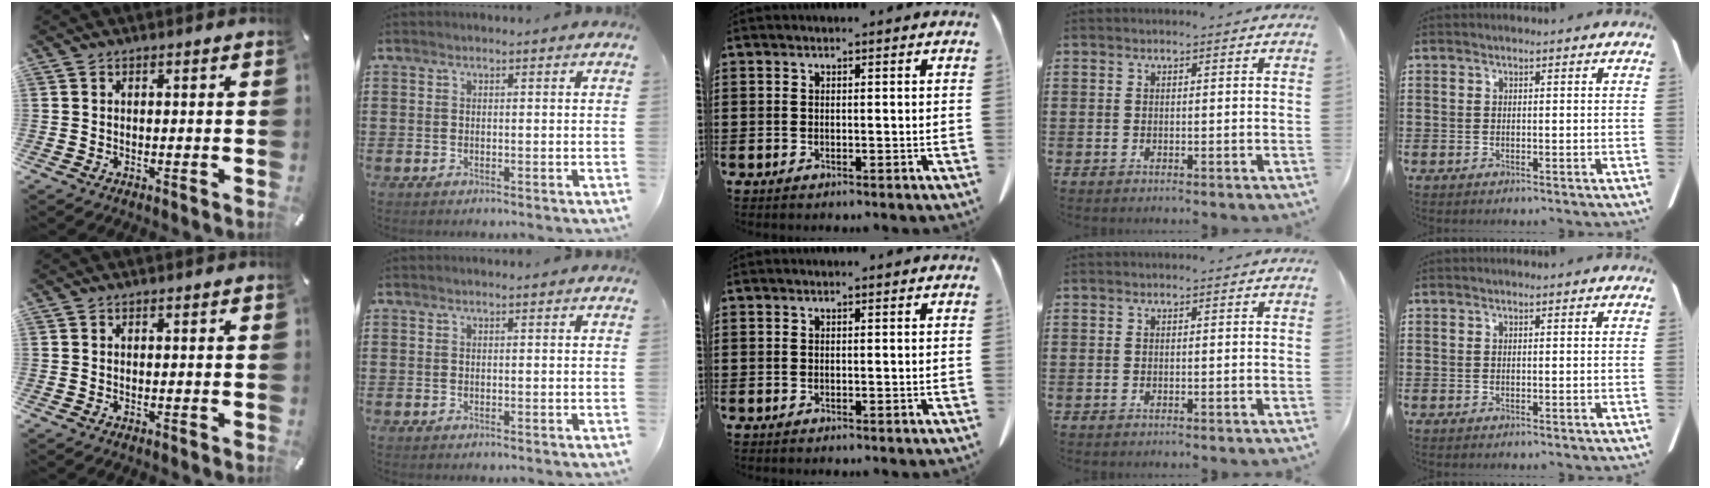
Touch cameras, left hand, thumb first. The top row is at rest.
{}